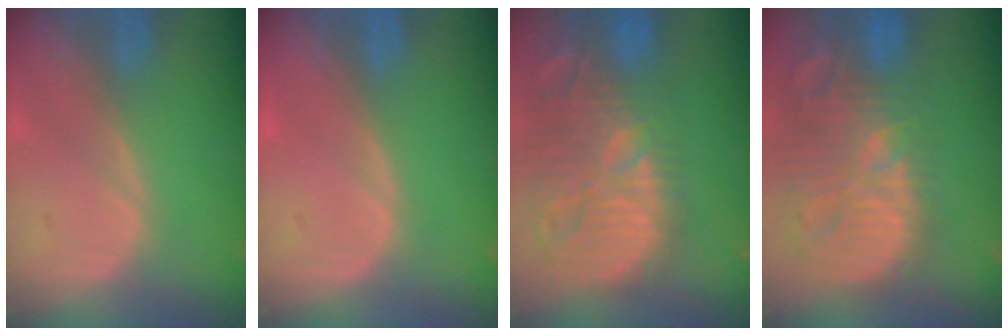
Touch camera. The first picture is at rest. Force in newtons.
{"total": 0.0}
{"total": 15.4, "press": 13.4, "slide": 7.6}
{"total": 15.0, "press": 13.0, "slide": 7.4}